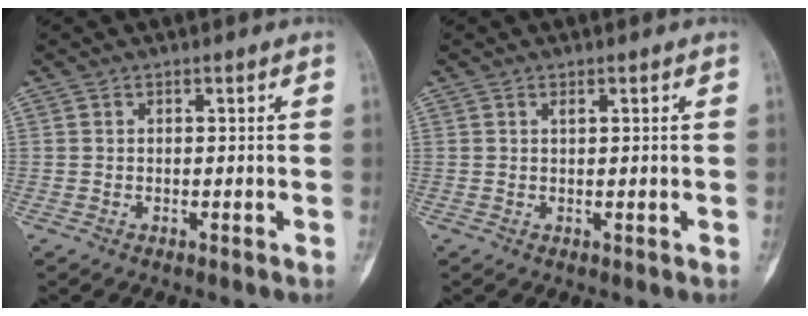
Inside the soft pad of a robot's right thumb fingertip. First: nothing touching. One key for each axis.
{"total": 0.8, "fx": 0.4, "fy": 0.2, "fz": 0.7, "tx": -0.016, "ty": -0.001, "tz": 0.006}